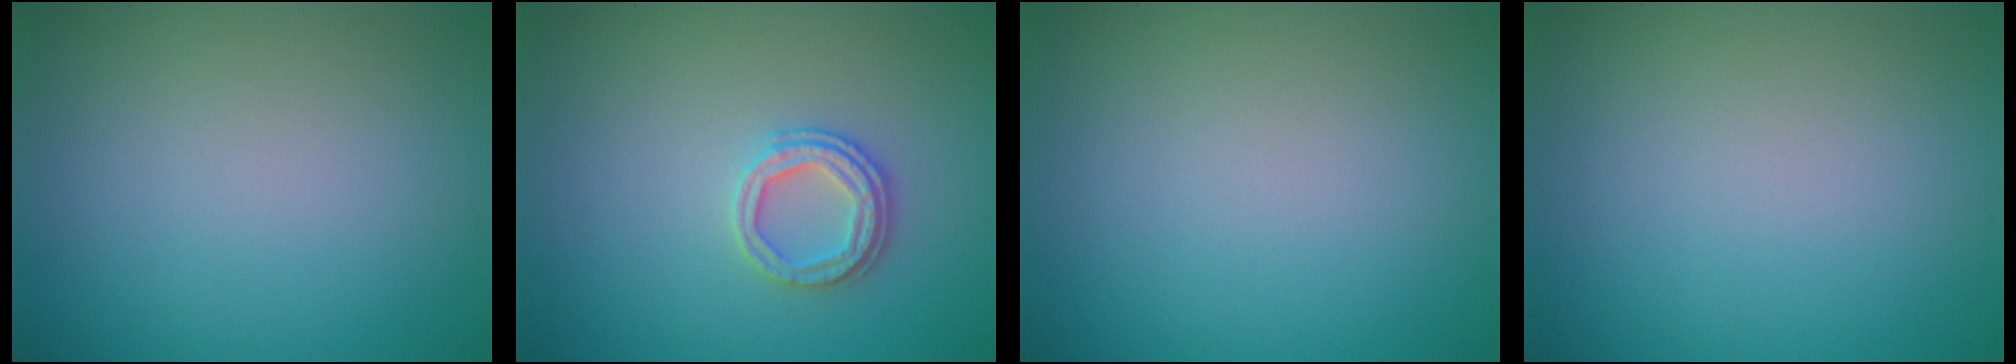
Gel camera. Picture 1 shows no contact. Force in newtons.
{"total": 2.6, "press": 2.4, "slide": 0.8}
{"total": 0.0}
{"total": 0.0}